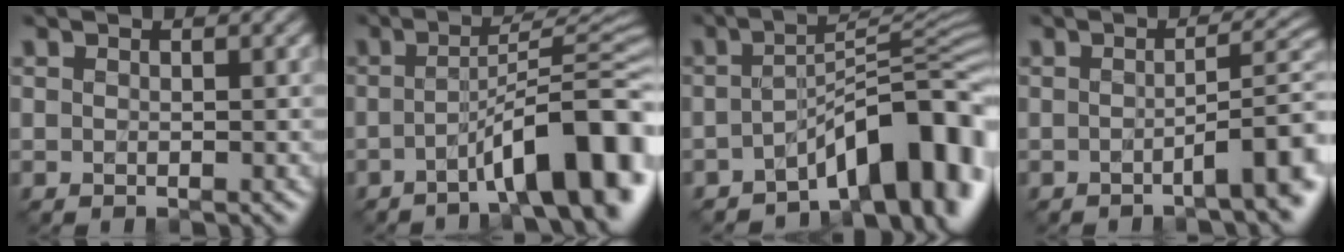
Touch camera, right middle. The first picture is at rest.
{"total": 9.5, "force": [-3.8, 1.9, 8.5], "torque": [-0.107, 0.018, -0.063]}
{"total": 9.7, "force": [-5.1, 3.2, 7.6], "torque": [-0.075, 0.016, -0.089]}
{"total": 5.8, "force": [-2.4, 1.2, 5.2], "torque": [-0.060, 0.011, -0.042]}